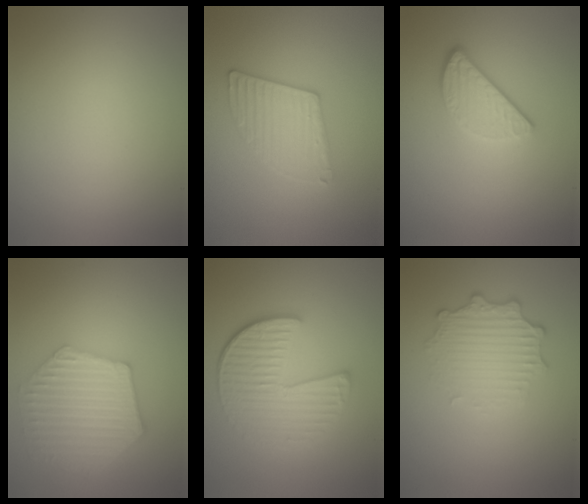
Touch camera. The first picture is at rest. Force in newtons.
{"total": 3.3, "press": 3.1, "slide": 1.0}
{"total": 3.1, "press": 2.5, "slide": 1.8}
{"total": 5.9, "press": 4.6, "slide": 3.8}
{"total": 5.4, "press": 4.1, "slide": 3.6}
{"total": 3.5, "press": 2.7, "slide": 2.2}